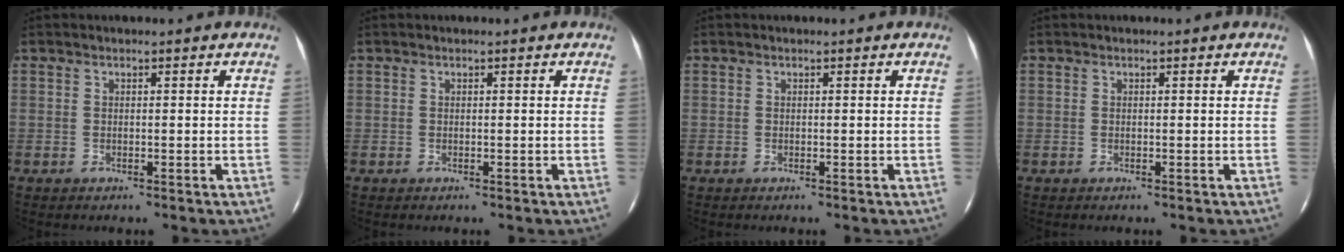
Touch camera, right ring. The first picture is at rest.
{"total": 0.0}
{"total": 0.0}
{"total": 0.0}